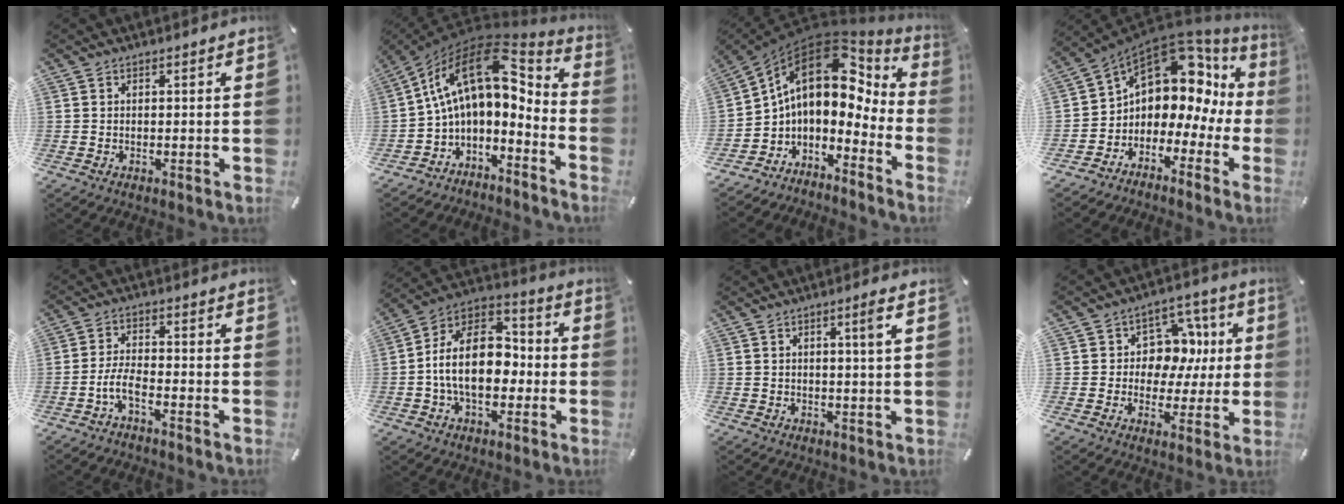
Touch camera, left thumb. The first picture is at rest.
{"total": 16.8, "force": [4.6, 8.9, 13.4], "torque": [-0.253, -0.038, 0.081]}
{"total": 15.2, "force": [4.3, 9.4, 11.1], "torque": [-0.184, -0.032, 0.069]}
{"total": 9.3, "force": [4.4, 7.1, 4.3], "torque": [-0.079, -0.049, 0.072]}
{"total": 5.4, "force": [-3.1, 1.9, 4.0], "torque": [-0.094, 0.004, -0.060]}
{"total": 16.7, "force": [-2.3, 11.4, 12.0], "torque": [-0.224, 0.019, -0.044]}
{"total": 3.5, "force": [1.1, 0.0, 3.3], "torque": [-0.057, -0.005, 0.014]}
{"total": 10.4, "force": [1.6, 9.4, 4.1], "torque": [-0.049, -0.013, 0.032]}